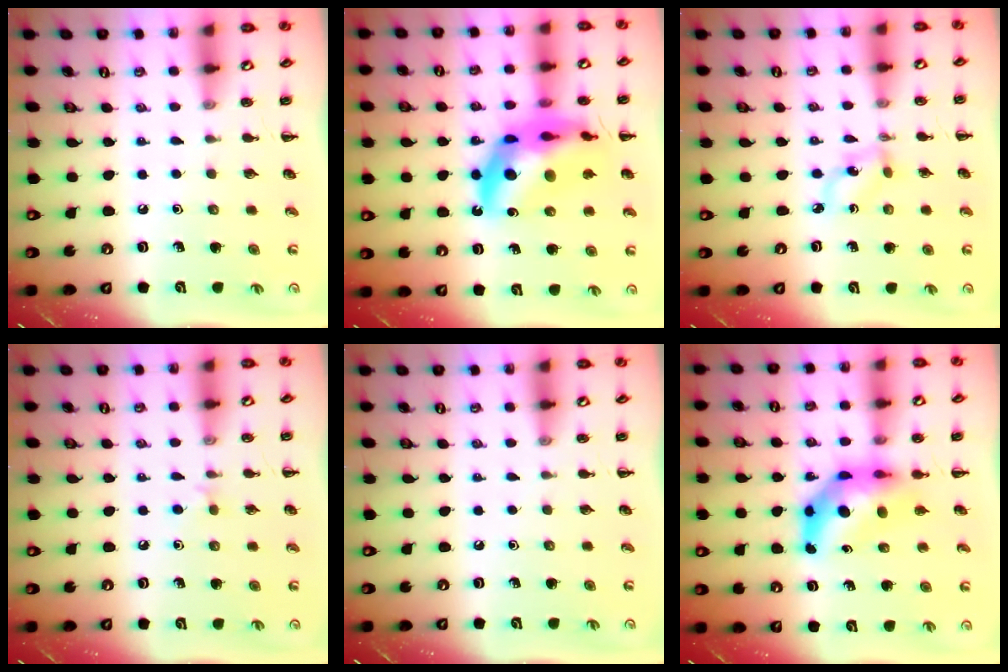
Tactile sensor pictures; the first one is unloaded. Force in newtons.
{"total": 20.6, "press": 20.0, "slide": 5.0}
{"total": 2.3, "press": 2.2, "slide": 0.5}
{"total": 3.4, "press": 3.1, "slide": 1.4}
{"total": 0.0}
{"total": 8.1, "press": 7.7, "slide": 2.5}